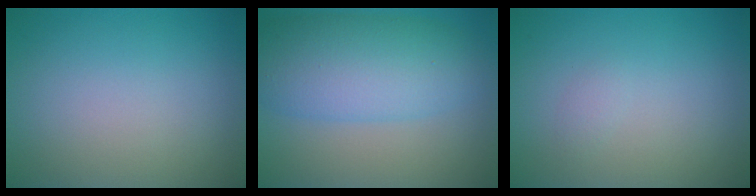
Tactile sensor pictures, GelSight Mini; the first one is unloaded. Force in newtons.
{"total": 7.5, "press": 7.5, "slide": 0.1}
{"total": 0.6, "press": 0.6, "slide": 0.1}